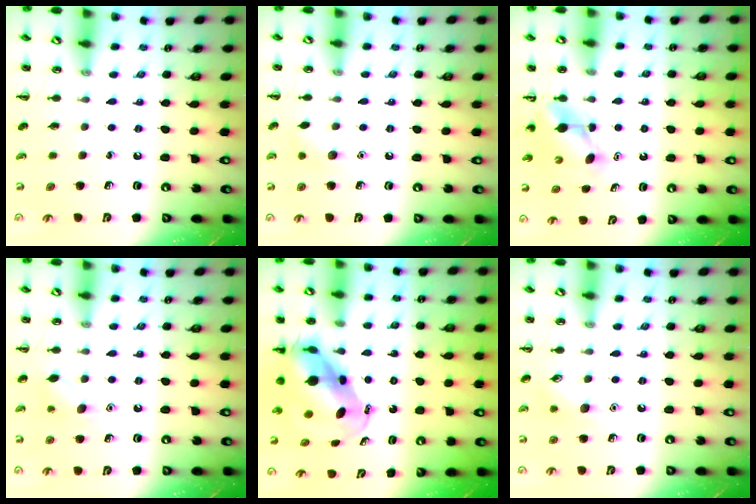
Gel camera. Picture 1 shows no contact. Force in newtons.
{"total": 6.7, "press": 6.4, "slide": 1.8}
{"total": 4.5, "press": 4.4, "slide": 0.6}
{"total": 7.5, "press": 7.3, "slide": 1.8}
{"total": 7.6, "press": 7.1, "slide": 2.5}
{"total": 8.5, "press": 8.3, "slide": 2.0}